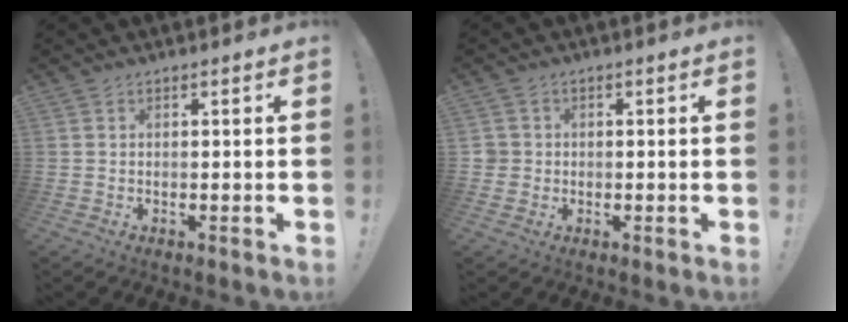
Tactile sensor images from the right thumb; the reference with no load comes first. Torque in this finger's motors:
{"motor_torque": [0.09, 0.32, 0.12, -0.46, 0.04]}